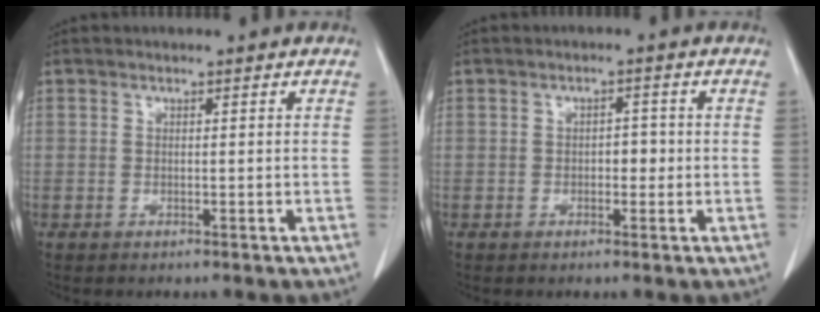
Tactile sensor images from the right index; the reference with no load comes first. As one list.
[{"total": 2.0, "force": [-0.3, 1.2, 1.6], "torque": [-0.018, 0.005, -0.004]}]